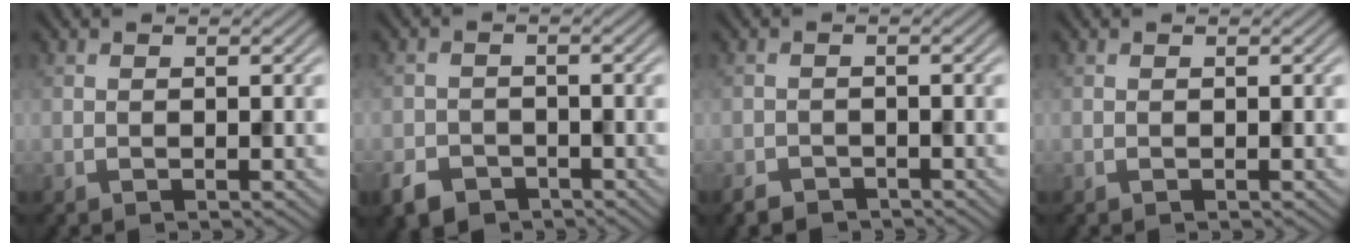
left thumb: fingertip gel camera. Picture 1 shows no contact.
{"total": 3.8, "force": [-2.7, 2.3, 1.1], "torque": [-0.034, -0.008, -0.057]}
{"total": 2.0, "force": [-1.8, 0.9, 0.2], "torque": [-0.010, -0.004, -0.040]}
{"total": 0.0}